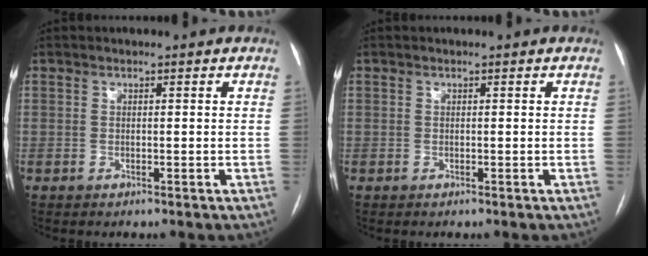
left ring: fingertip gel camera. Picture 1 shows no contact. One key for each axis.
{"total": 0.0}